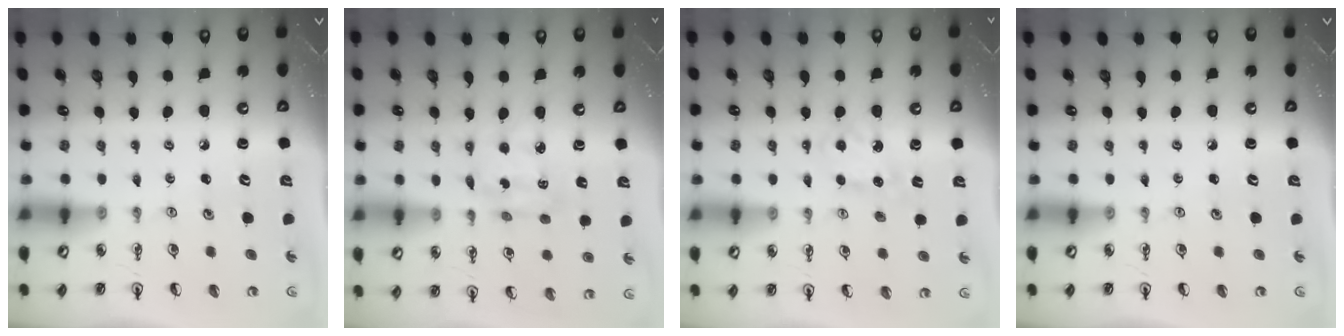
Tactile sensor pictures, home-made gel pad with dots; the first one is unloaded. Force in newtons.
{"total": 5.7, "press": 5.7, "slide": 0.3}
{"total": 5.3, "press": 5.2, "slide": 0.9}
{"total": 0.0}